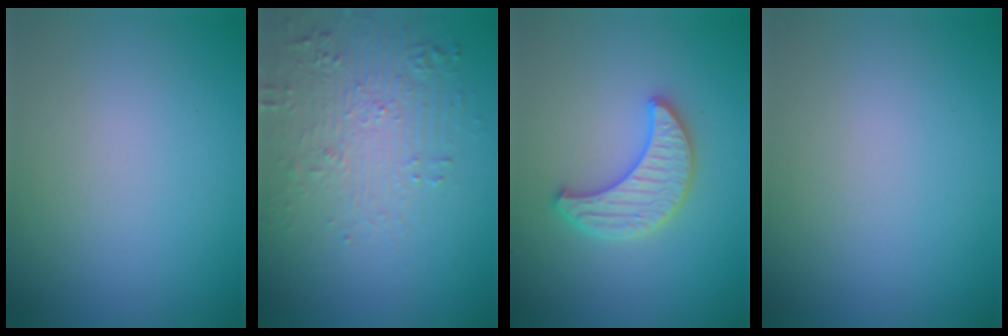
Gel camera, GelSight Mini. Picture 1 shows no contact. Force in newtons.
{"total": 5.6, "press": 3.8, "slide": 4.2}
{"total": 3.4, "press": 3.3, "slide": 0.6}
{"total": 0.0}